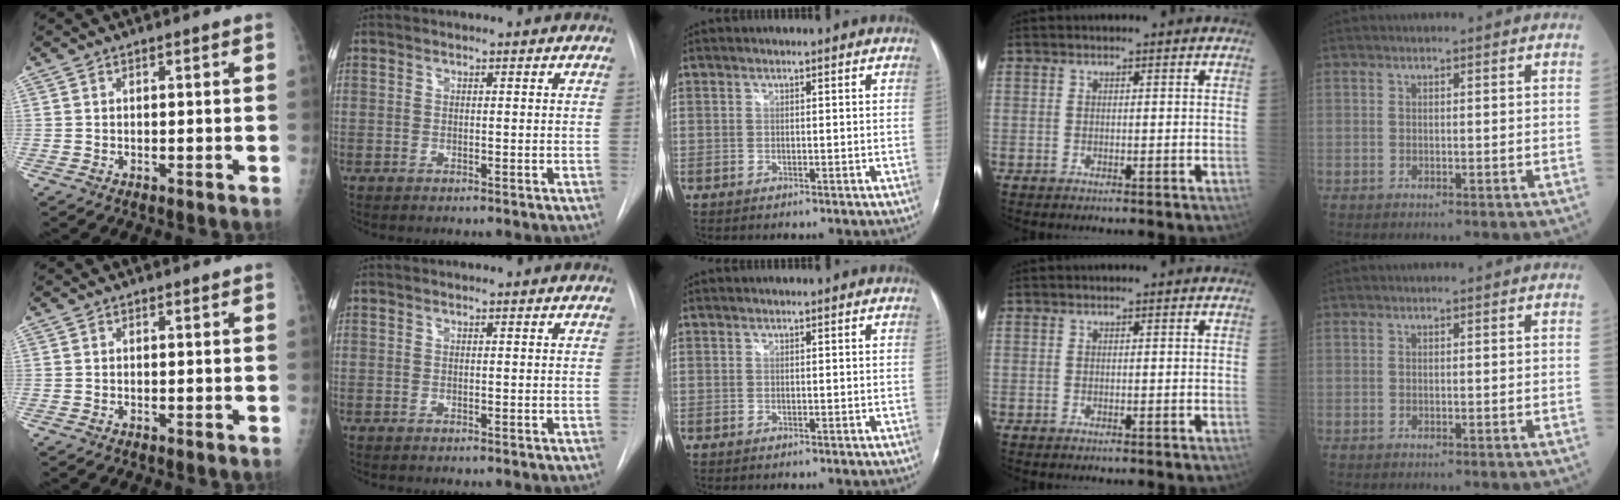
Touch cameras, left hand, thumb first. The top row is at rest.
{}